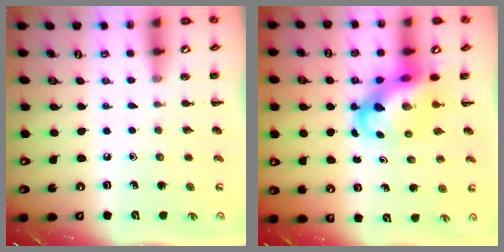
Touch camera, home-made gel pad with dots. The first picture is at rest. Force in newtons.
{"total": 7.7, "press": 7.4, "slide": 2.3}